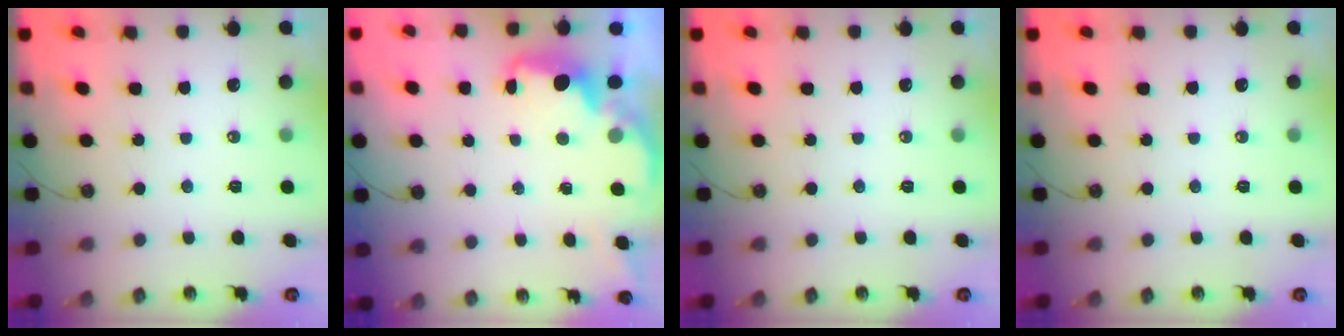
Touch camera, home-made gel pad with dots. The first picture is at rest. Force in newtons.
{"total": 2.0, "press": 1.9, "slide": 0.6}
{"total": 0.0}
{"total": 0.0}